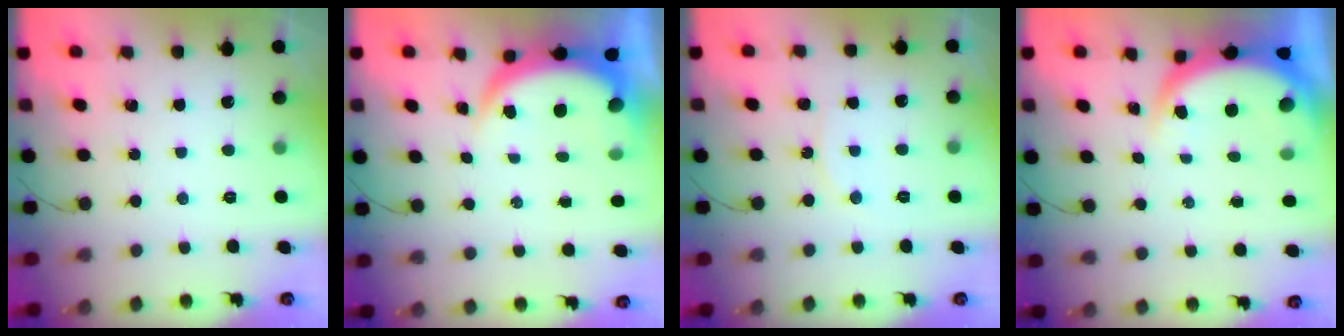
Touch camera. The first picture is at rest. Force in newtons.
{"total": 5.8, "press": 5.7, "slide": 0.8}
{"total": 5.3, "press": 5.3, "slide": 0.7}
{"total": 5.7, "press": 5.6, "slide": 0.8}